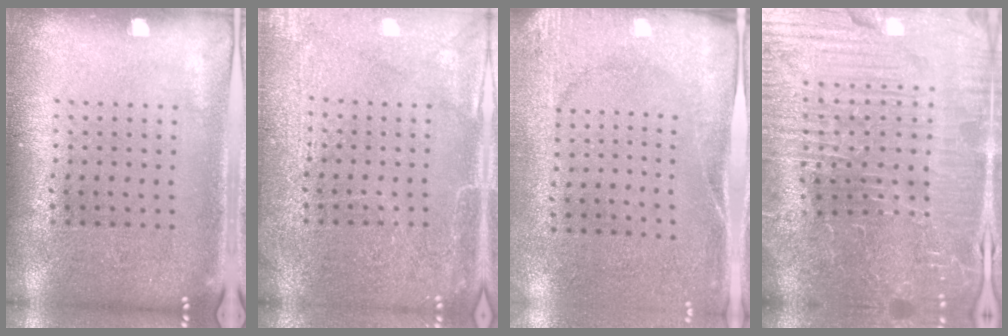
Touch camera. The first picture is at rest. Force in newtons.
{"total": 4.0, "press": 3.9, "slide": 0.5}
{"total": 2.7, "press": 2.1, "slide": 1.6}
{"total": 5.7, "press": 5.4, "slide": 1.7}